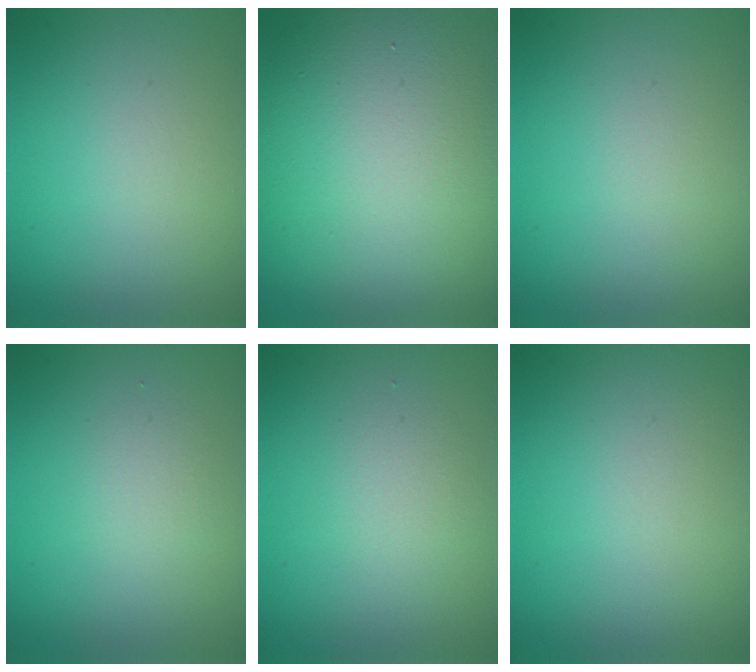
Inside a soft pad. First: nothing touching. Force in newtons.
{"total": 15.0, "press": 15.0, "slide": 0.7}
{"total": 0.0}
{"total": 1.1, "press": 1.1, "slide": 0.1}
{"total": 1.6, "press": 1.6, "slide": 0.1}
{"total": 0.0}